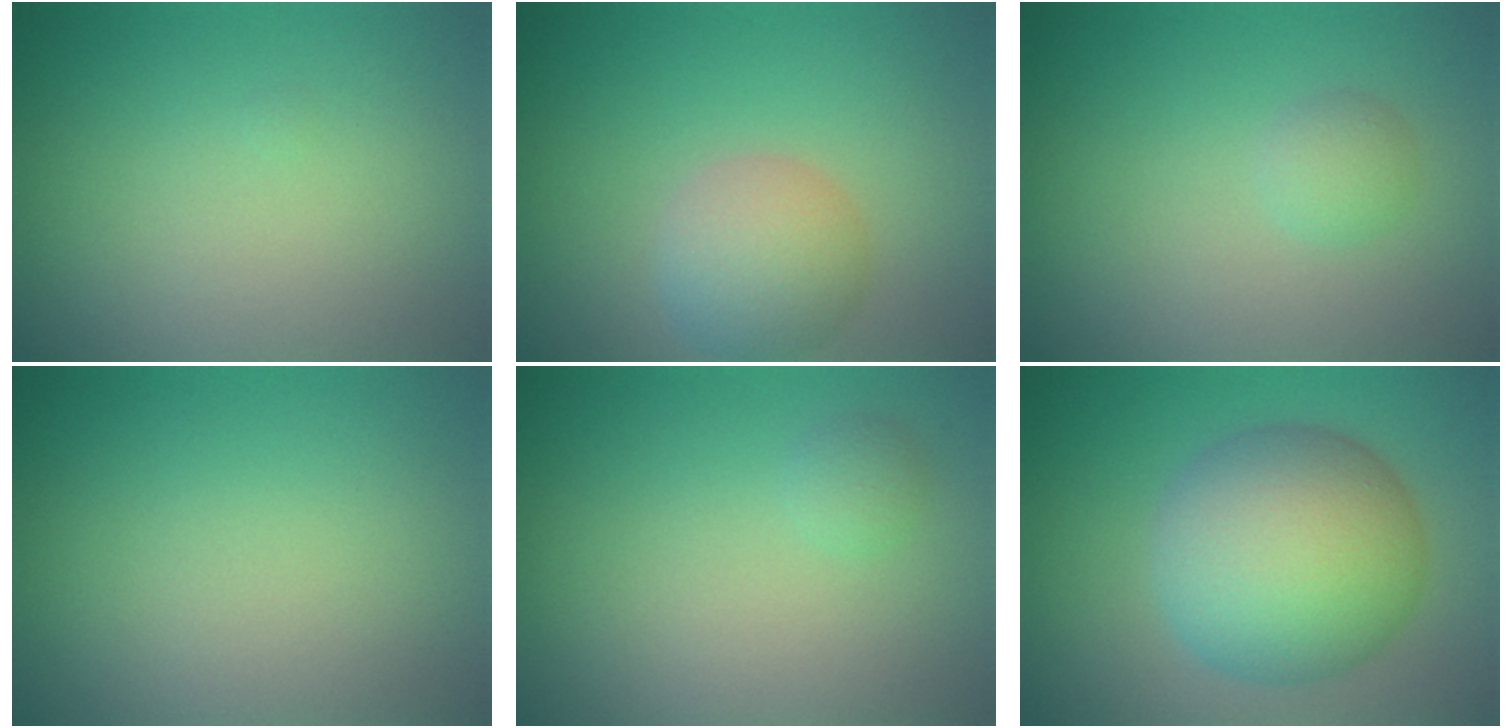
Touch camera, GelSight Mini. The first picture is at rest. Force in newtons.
{"total": 3.7, "press": 3.7, "slide": 0.2}
{"total": 1.3, "press": 1.3, "slide": 0.0}
{"total": 0.0}
{"total": 0.9, "press": 0.9, "slide": 0.0}
{"total": 9.3, "press": 9.3, "slide": 0.1}